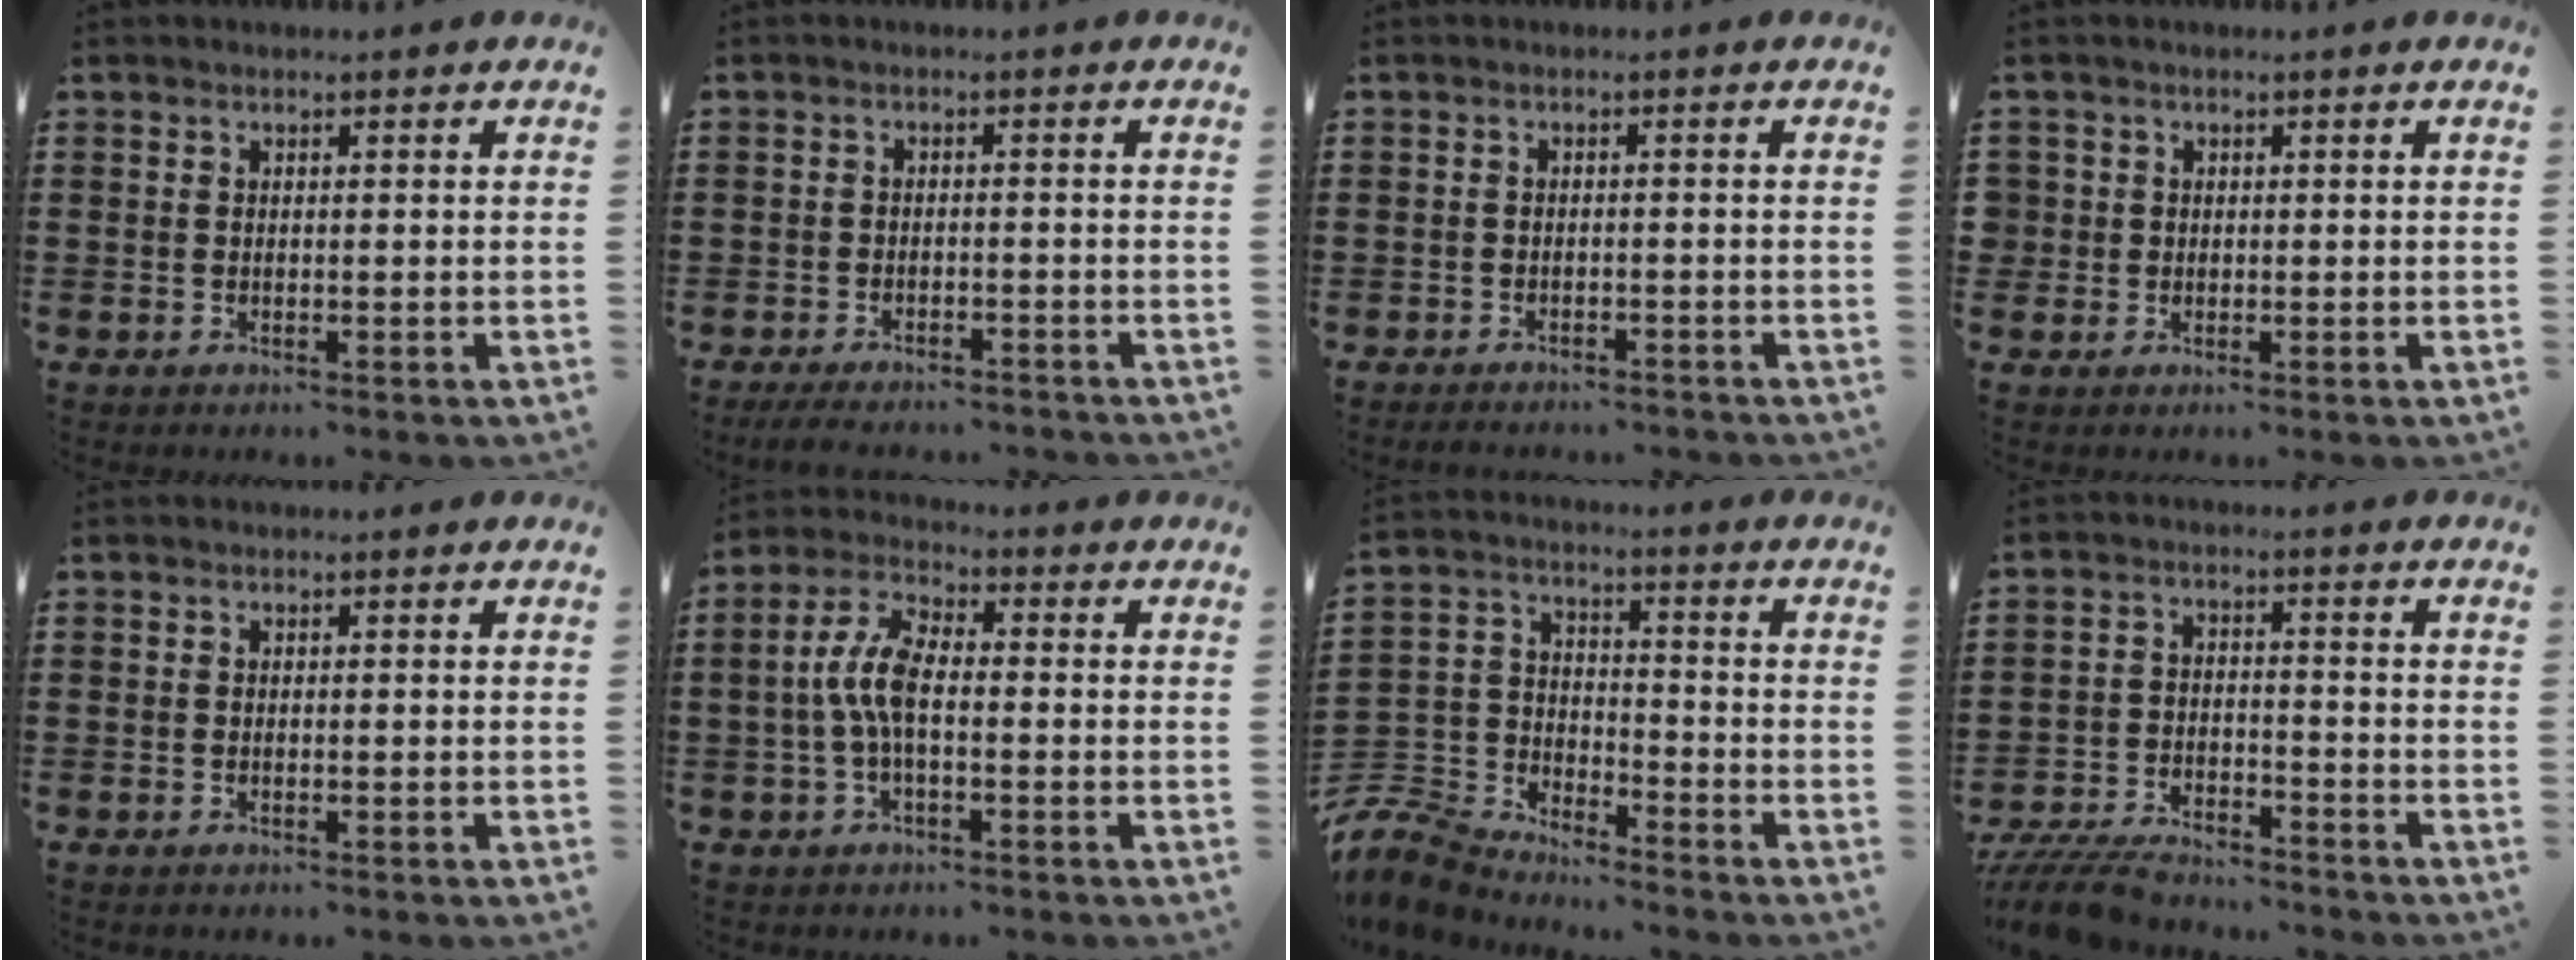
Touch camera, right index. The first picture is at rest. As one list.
[{"total": 2.8, "force": [-2.7, 0.3, 0.7], "torque": [-0.020, -0.001, -0.057]}, {"total": 1.5, "force": [-1.5, 0.2, 0.0], "torque": [-0.006, 0.001, -0.033]}, {"total": 1.5, "force": [0.0, 1.5, 0.1], "torque": [-0.010, 0.008, -0.002]}, {"total": 0.0}, {"total": 6.6, "force": [-0.7, 2.6, 6.0], "torque": [-0.144, -0.002, -0.021]}, {"total": 7.3, "force": [-6.9, 1.9, 1.0], "torque": [-0.052, 0.002, -0.148]}, {"total": 6.6, "force": [-6.2, 1.1, 1.9], "torque": [-0.045, 0.007, -0.122]}]